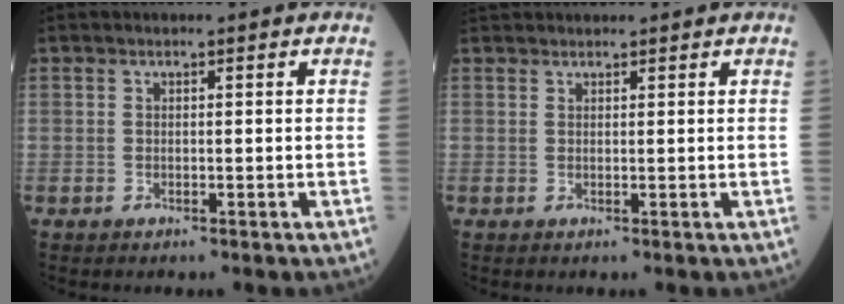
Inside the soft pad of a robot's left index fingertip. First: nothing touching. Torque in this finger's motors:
{"motor_torque": [-0.09, -0.22, 0.06, 0.05]}